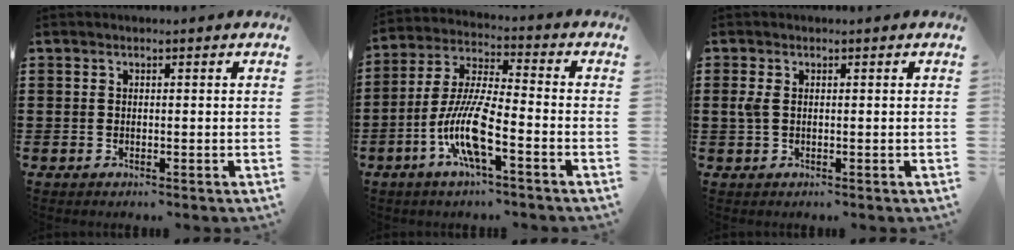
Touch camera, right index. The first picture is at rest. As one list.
[{"total": 10.1, "force": [-4.6, 1.7, 8.9], "torque": [-0.207, -0.015, -0.094]}, {"total": 2.1, "force": [0.2, 1.0, 1.9], "torque": [-0.055, 0.000, -0.003]}]